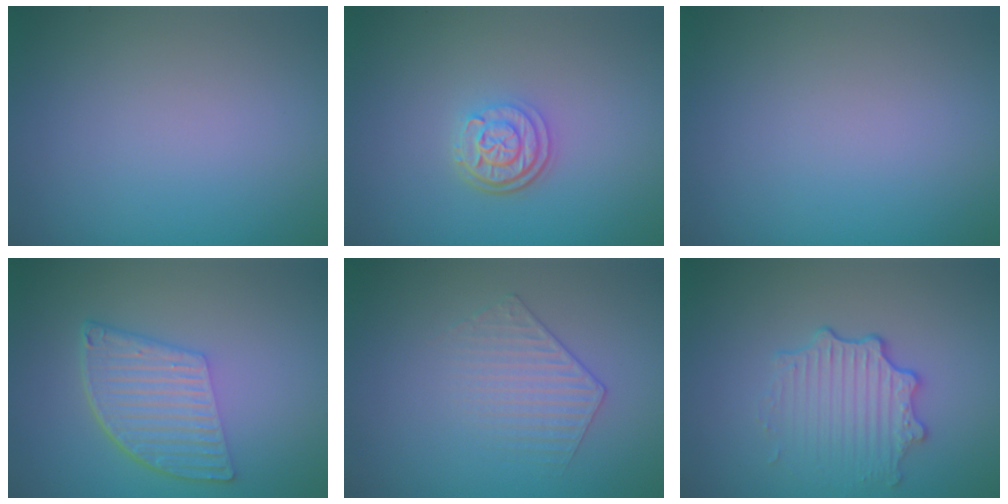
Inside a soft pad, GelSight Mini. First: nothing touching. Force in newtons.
{"total": 3.1, "press": 2.5, "slide": 1.8}
{"total": 0.0}
{"total": 5.9, "press": 3.9, "slide": 4.4}
{"total": 1.7, "press": 1.2, "slide": 1.3}
{"total": 3.5, "press": 2.8, "slide": 2.1}